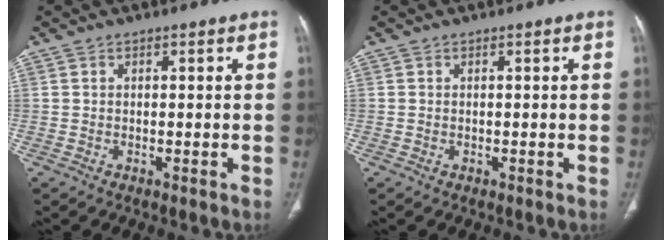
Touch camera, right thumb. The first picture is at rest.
{"total": 0.0}